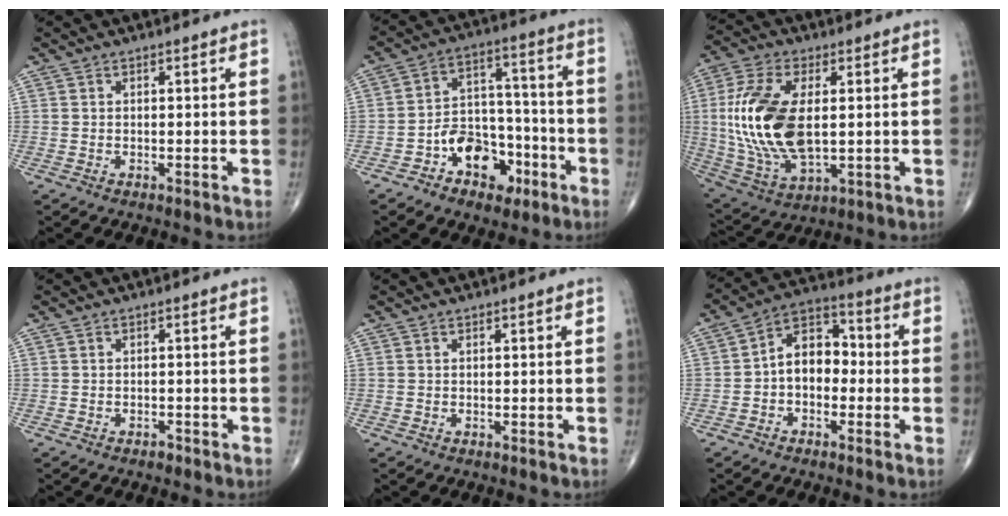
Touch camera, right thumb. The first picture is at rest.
{"total": 12.0, "force": [-5.7, 8.1, 6.8], "torque": [-0.064, 0.058, -0.091]}
{"total": 19.2, "force": [1.3, 10.0, 16.3], "torque": [-0.349, -0.012, 0.032]}
{"total": 0.9, "force": [-0.7, 0.5, 0.2], "torque": [-0.003, 0.002, -0.013]}
{"total": 0.0}
{"total": 9.2, "force": [-1.2, 6.4, 6.4], "torque": [-0.072, 0.035, -0.039]}